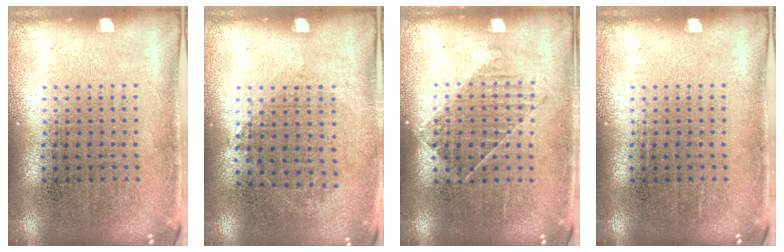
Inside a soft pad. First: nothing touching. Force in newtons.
{"total": 0.8, "press": 0.7, "slide": 0.4}
{"total": 1.1, "press": 0.9, "slide": 0.7}
{"total": 0.0}